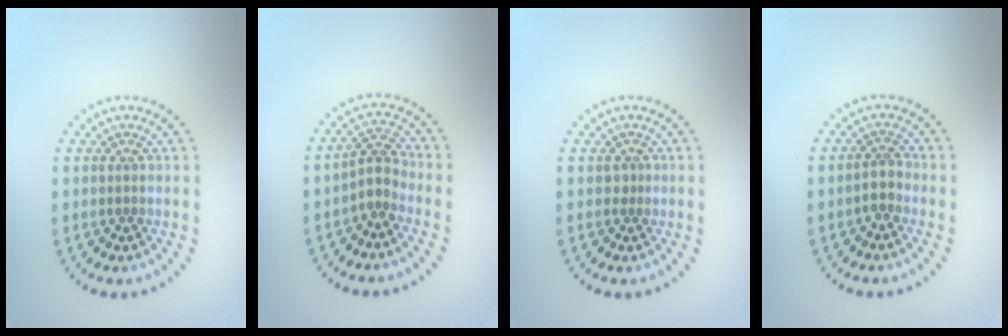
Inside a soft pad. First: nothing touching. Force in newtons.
{"total": 2.1, "press": 1.6, "slide": 1.4}
{"total": 0.9, "press": 0.5, "slide": 0.7}
{"total": 1.5, "press": 1.2, "slide": 0.9}